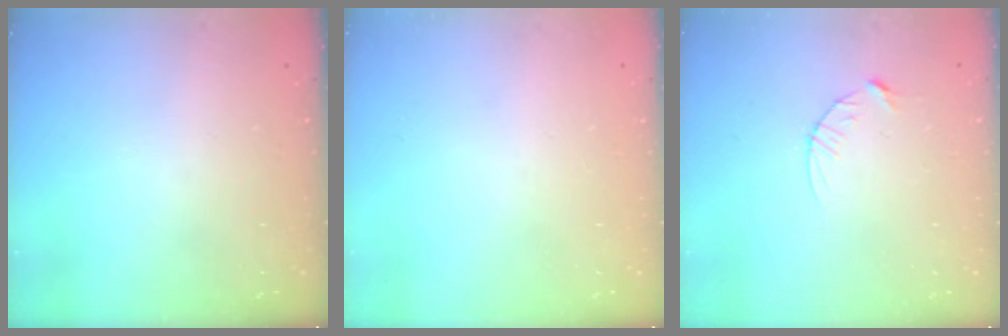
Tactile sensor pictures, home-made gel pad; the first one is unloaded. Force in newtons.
{"total": 0.0}
{"total": 3.8, "press": 3.8, "slide": 0.4}